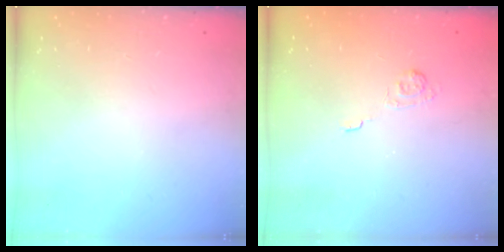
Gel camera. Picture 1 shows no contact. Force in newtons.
{"total": 1.9, "press": 1.3, "slide": 1.3}